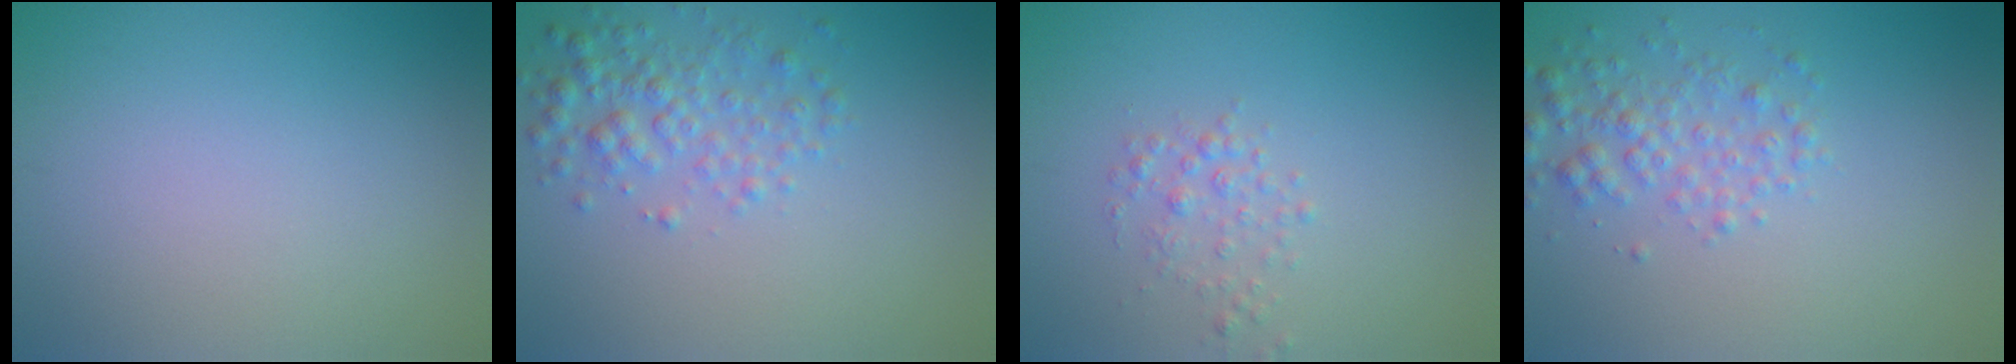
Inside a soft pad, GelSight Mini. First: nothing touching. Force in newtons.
{"total": 2.8, "press": 2.8, "slide": 0.1}
{"total": 1.5, "press": 1.5, "slide": 0.0}
{"total": 2.6, "press": 2.6, "slide": 0.0}